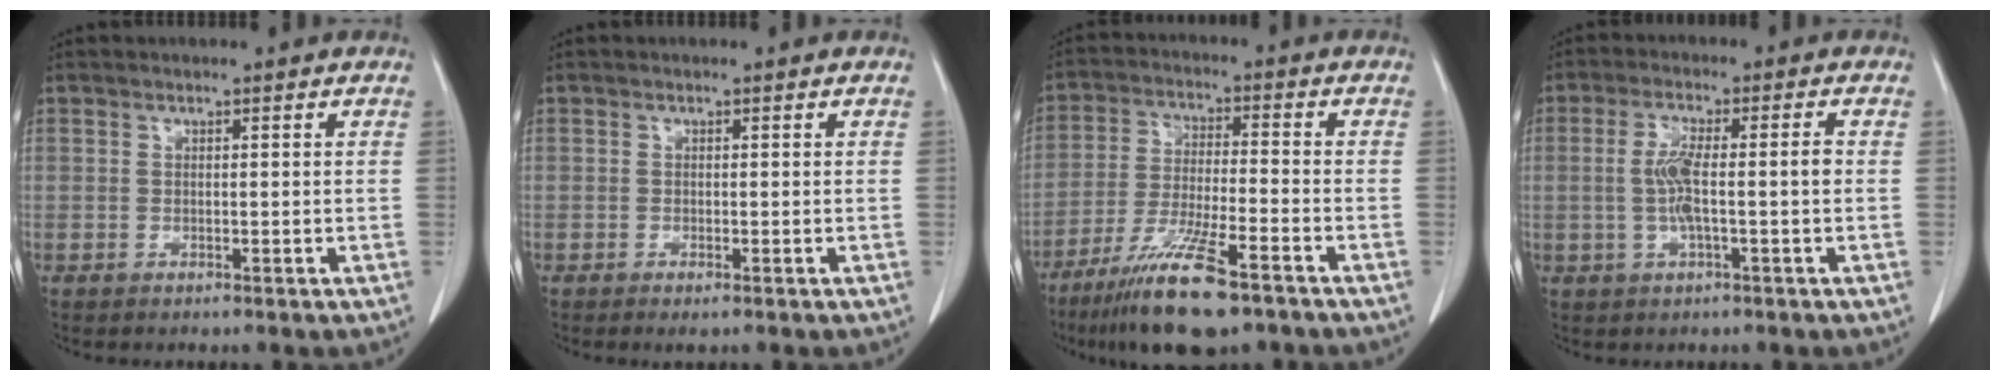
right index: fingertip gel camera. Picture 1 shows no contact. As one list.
[{"total": 0.8, "force": [-0.5, 0.0, 0.6], "torque": [-0.011, -0.003, -0.006]}, {"total": 13.1, "force": [-8.9, 1.5, 9.5], "torque": [-0.182, -0.034, -0.155]}, {"total": 6.1, "force": [-0.6, 0.6, 6.0], "torque": [-0.121, 0.007, -0.011]}]